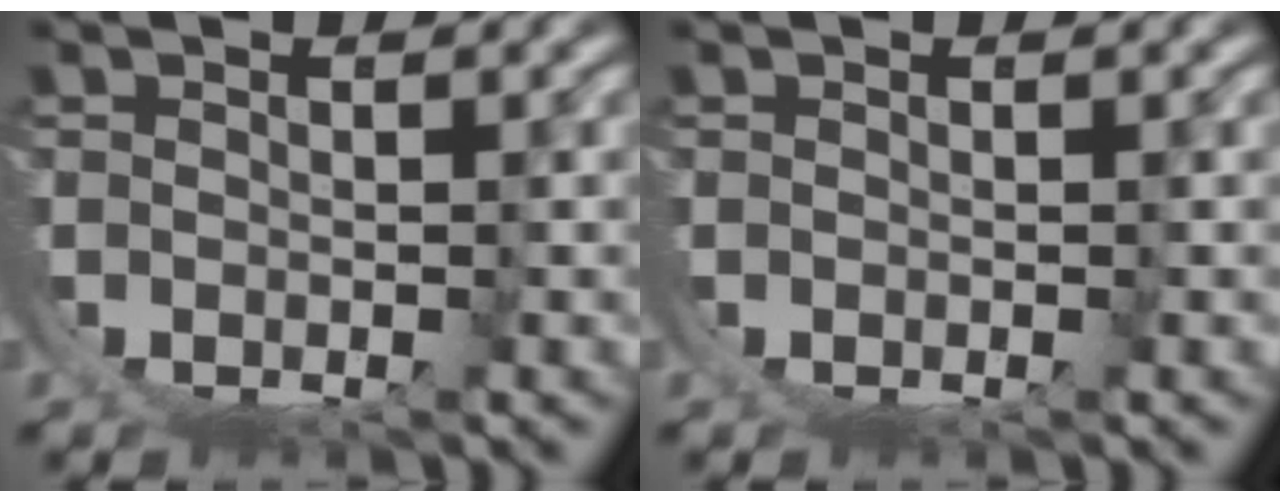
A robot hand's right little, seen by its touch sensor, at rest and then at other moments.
{"total": 0.0}